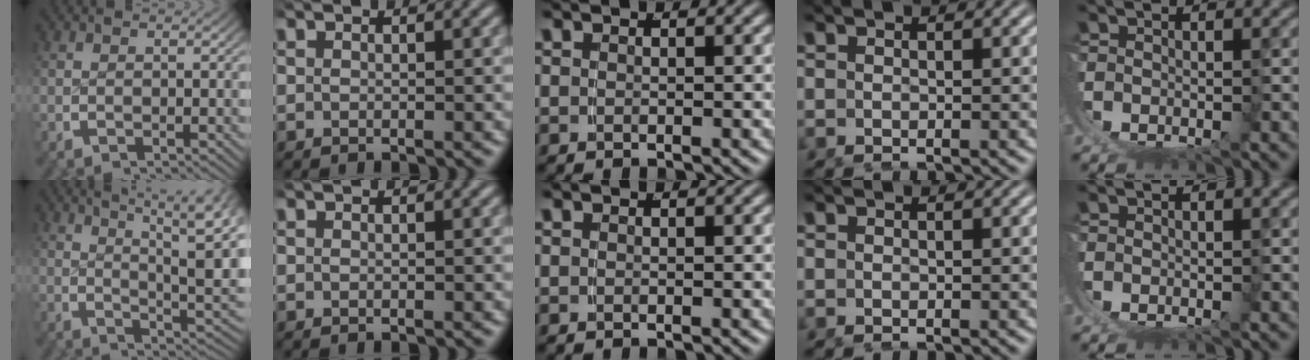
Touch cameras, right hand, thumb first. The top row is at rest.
{"thumb": {"total": 11.8, "force": [3.9, 6.2, 9.3], "torque": [-0.110, -0.011, 0.056]}}